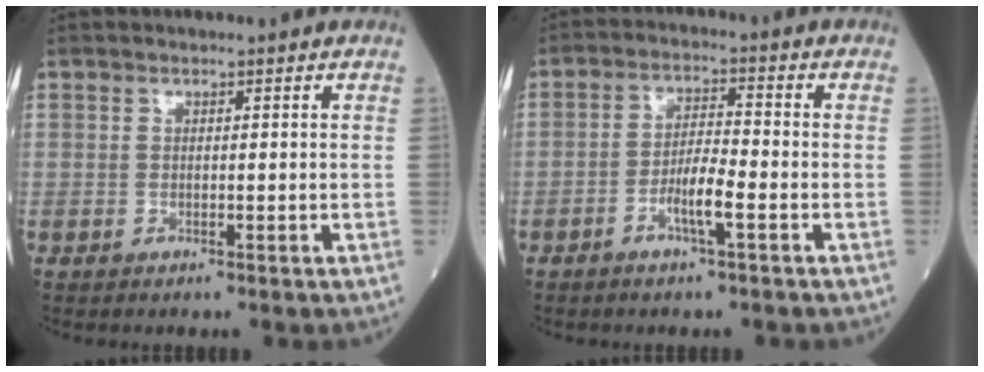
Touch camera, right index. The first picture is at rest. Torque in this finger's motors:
{"motor_torque": [0.04, -0.06, 0.07, 0.02]}